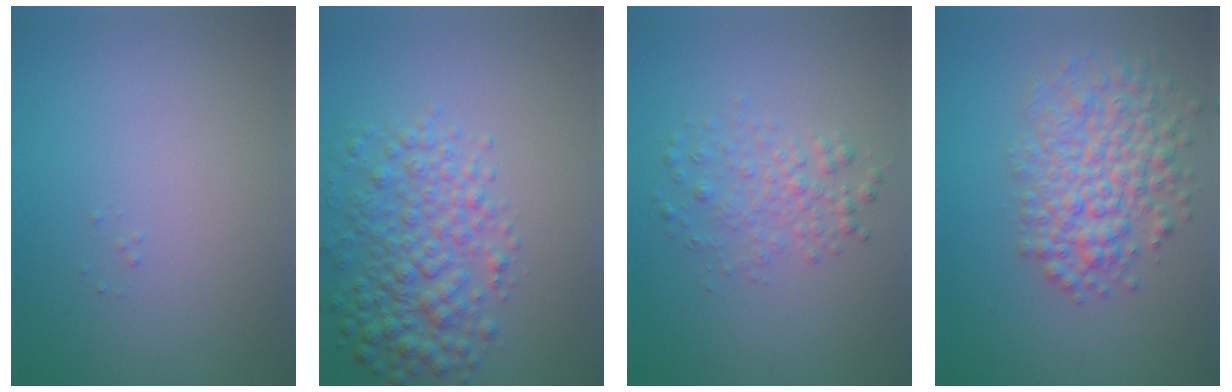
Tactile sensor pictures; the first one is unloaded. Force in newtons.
{"total": 5.2, "press": 5.2, "slide": 0.1}
{"total": 2.5, "press": 2.5, "slide": 0.0}
{"total": 5.9, "press": 5.9, "slide": 0.2}